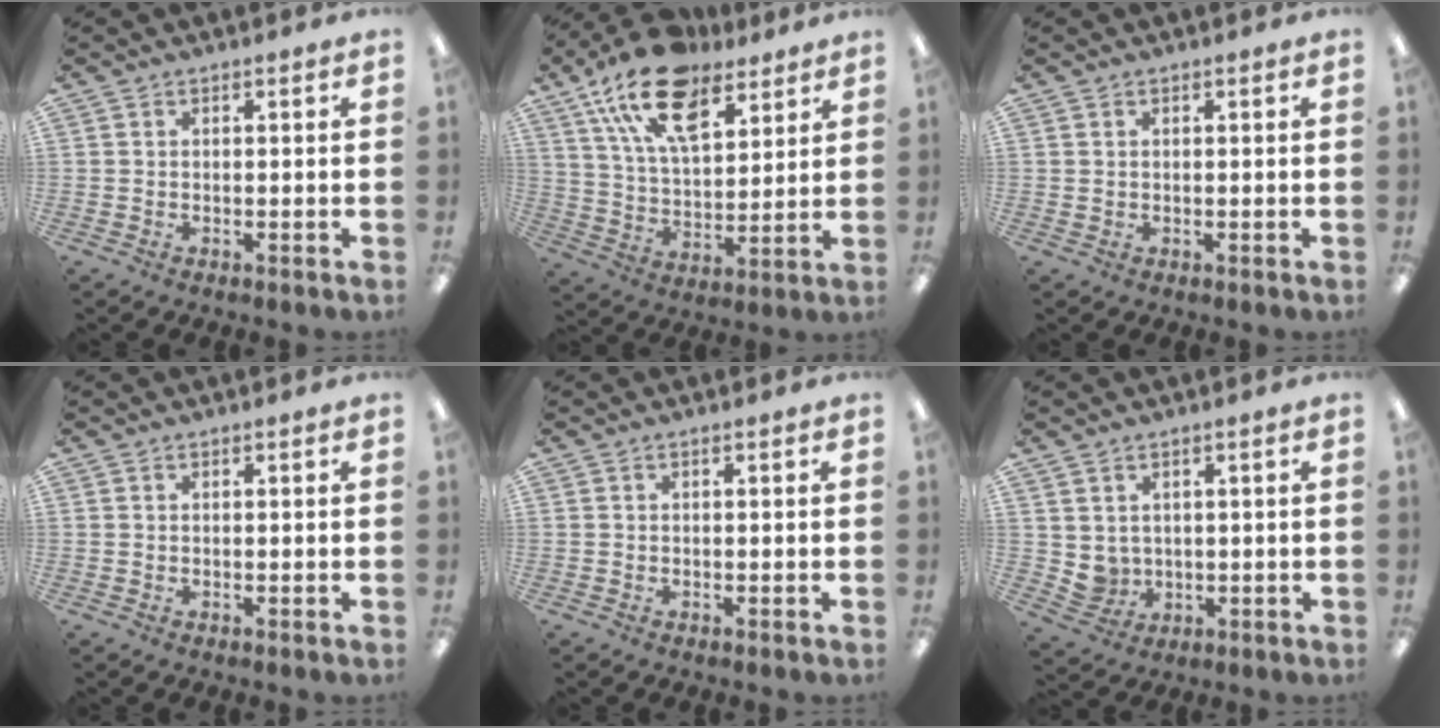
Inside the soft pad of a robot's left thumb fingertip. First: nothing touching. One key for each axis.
{"total": 19.1, "fx": 12.3, "fy": 9.5, "fz": 11.1, "tx": -0.202, "ty": -0.052, "tz": 0.221}
{"total": 0.7, "fx": 0.5, "fy": 0.5, "fz": 0.1, "tx": -0.003, "ty": 0.001, "tz": 0.010}
{"total": 0.0}
{"total": 0.0}
{"total": 4.1, "fx": 2.4, "fy": 3.4, "fz": 0.5, "tx": -0.023, "ty": -0.006, "tz": 0.047}